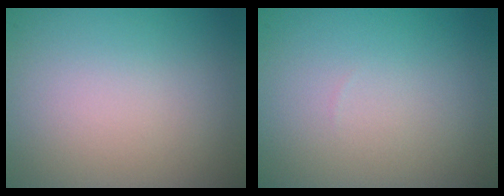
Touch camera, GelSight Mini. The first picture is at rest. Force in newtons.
{"total": 0.0}